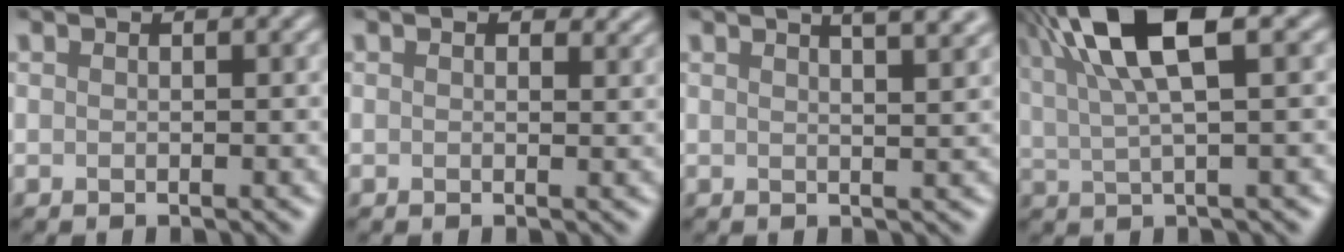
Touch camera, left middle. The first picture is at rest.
{"total": 1.3, "force": [0.8, 0.6, 0.8], "torque": [-0.008, -0.001, 0.011]}
{"total": 5.9, "force": [3.7, 2.4, 4.0], "torque": [-0.020, 0.039, 0.020]}
{"total": 9.5, "force": [4.4, 2.7, 8.1], "torque": [-0.153, 0.019, 0.078]}